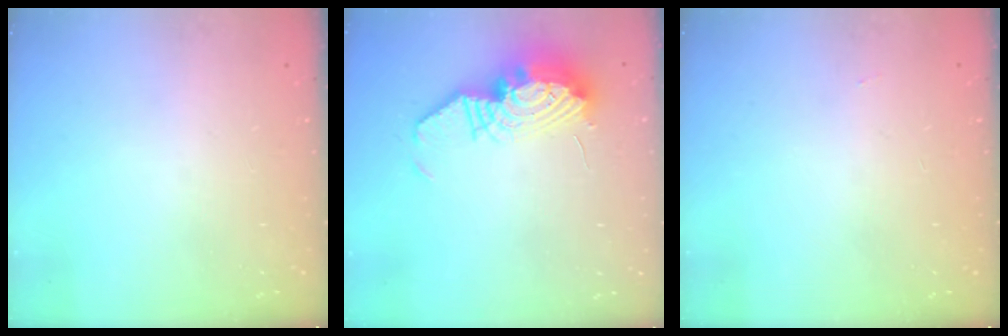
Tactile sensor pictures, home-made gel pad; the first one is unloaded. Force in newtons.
{"total": 13.2, "press": 13.1, "slide": 1.1}
{"total": 5.9, "press": 2.2, "slide": 5.5}